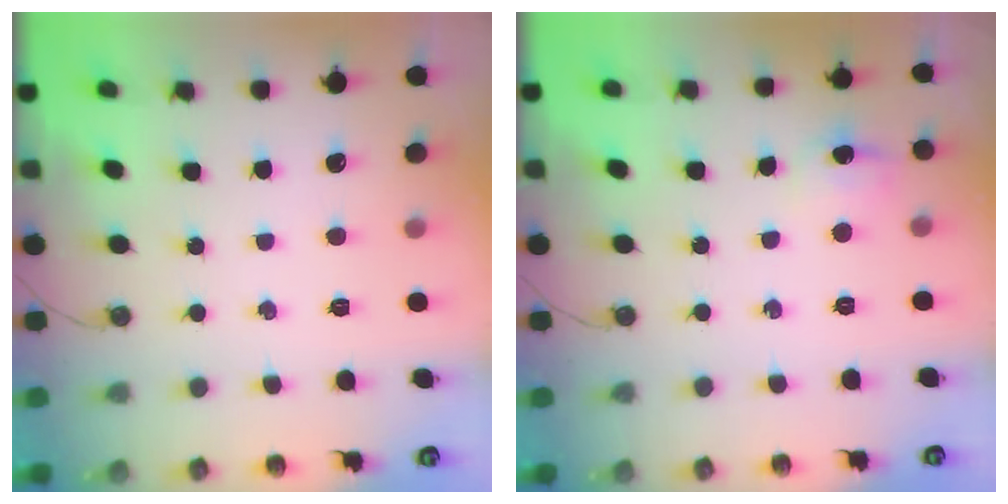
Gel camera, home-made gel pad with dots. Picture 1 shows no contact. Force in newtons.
{"total": 6.4, "press": 6.4, "slide": 0.4}